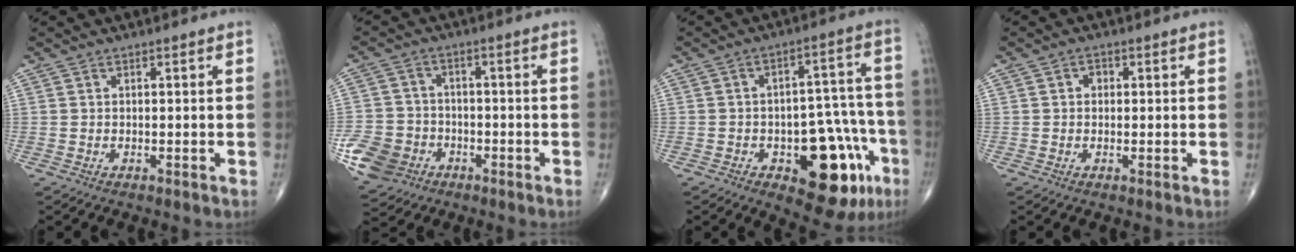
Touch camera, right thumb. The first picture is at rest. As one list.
[{"total": 9.4, "force": [-4.0, 7.9, 3.4], "torque": [-0.054, 0.021, -0.069]}, {"total": 17.6, "force": [-7.3, 8.3, 13.6], "torque": [-0.123, 0.047, -0.084]}, {"total": 1.1, "force": [0.0, 0.9, 0.6], "torque": [-0.005, 0.004, -0.002]}]